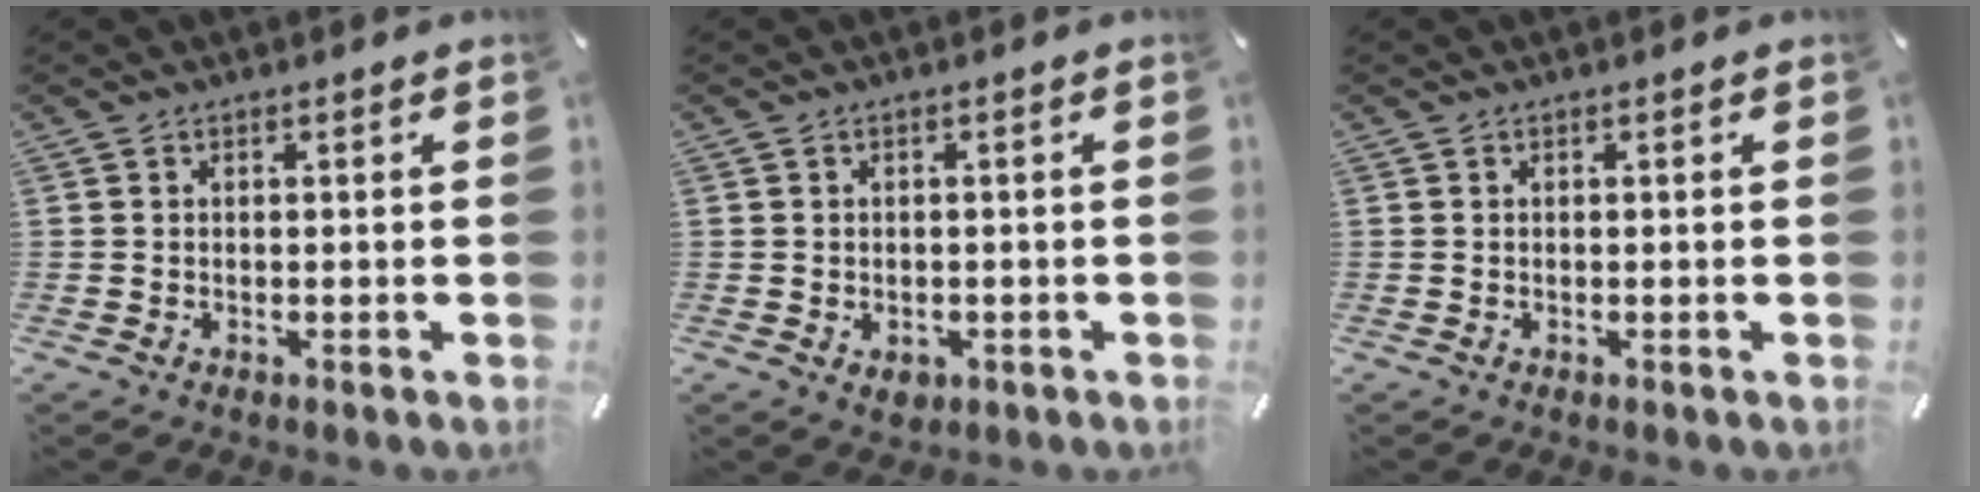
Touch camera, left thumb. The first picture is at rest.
{"total": 2.5, "force": [-1.0, 1.8, 1.4], "torque": [-0.025, 0.002, -0.016]}
{"total": 0.0}